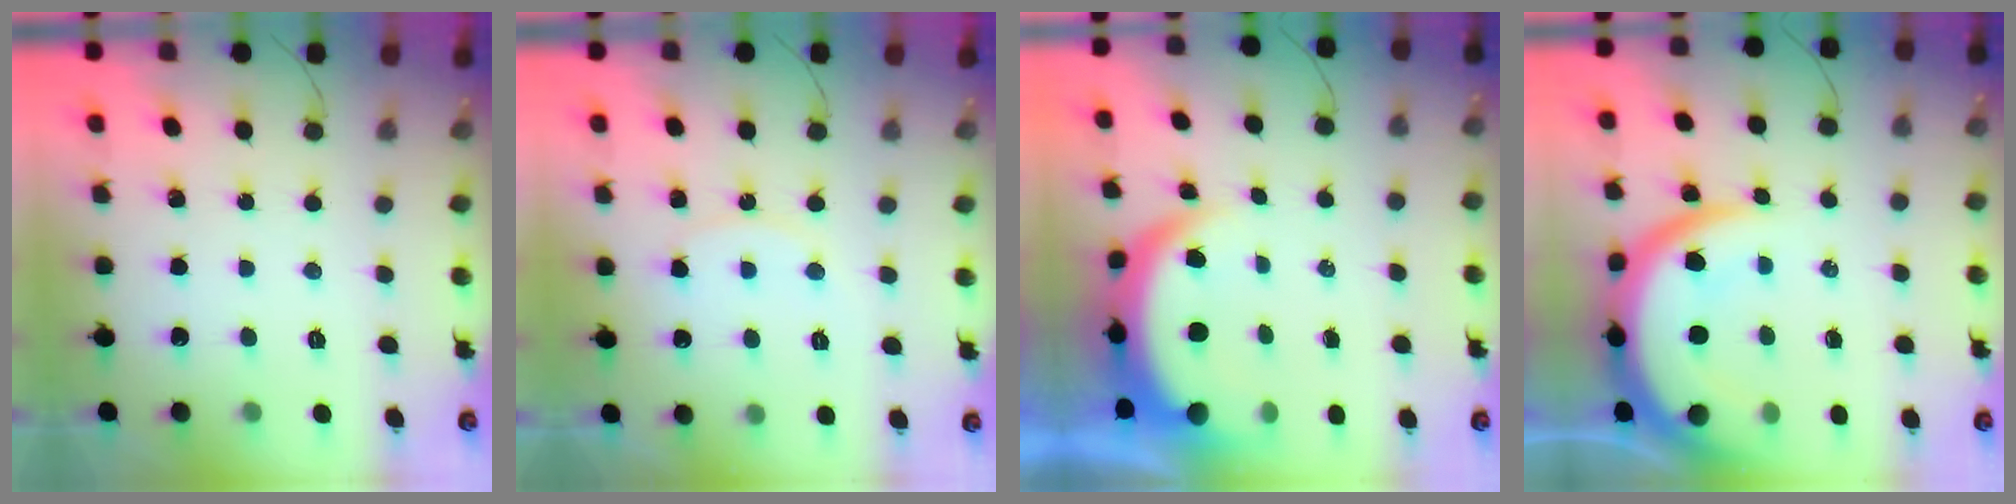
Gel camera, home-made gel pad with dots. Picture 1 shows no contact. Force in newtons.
{"total": 6.5, "press": 6.5, "slide": 0.4}
{"total": 8.2, "press": 8.1, "slide": 1.1}
{"total": 15.0, "press": 14.9, "slide": 1.3}